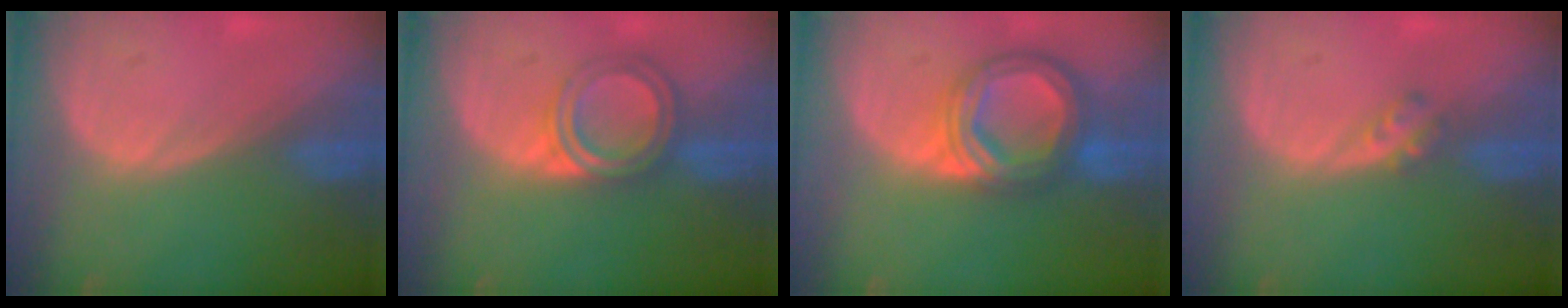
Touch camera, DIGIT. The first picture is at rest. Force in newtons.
{"total": 5.2, "press": 5.2, "slide": 0.1}
{"total": 8.7, "press": 8.6, "slide": 0.8}
{"total": 2.3, "press": 2.0, "slide": 1.2}